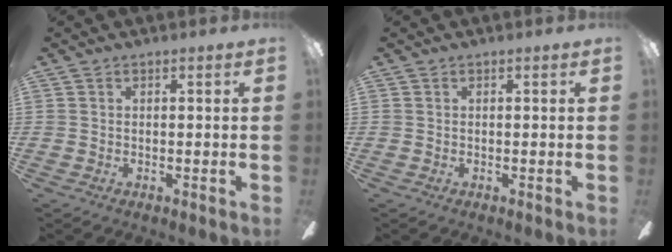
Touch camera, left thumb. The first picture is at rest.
{"total": 0.0}